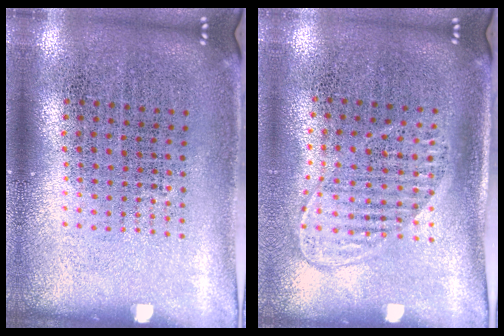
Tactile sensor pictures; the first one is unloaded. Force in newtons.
{"total": 1.5, "press": 1.2, "slide": 0.8}